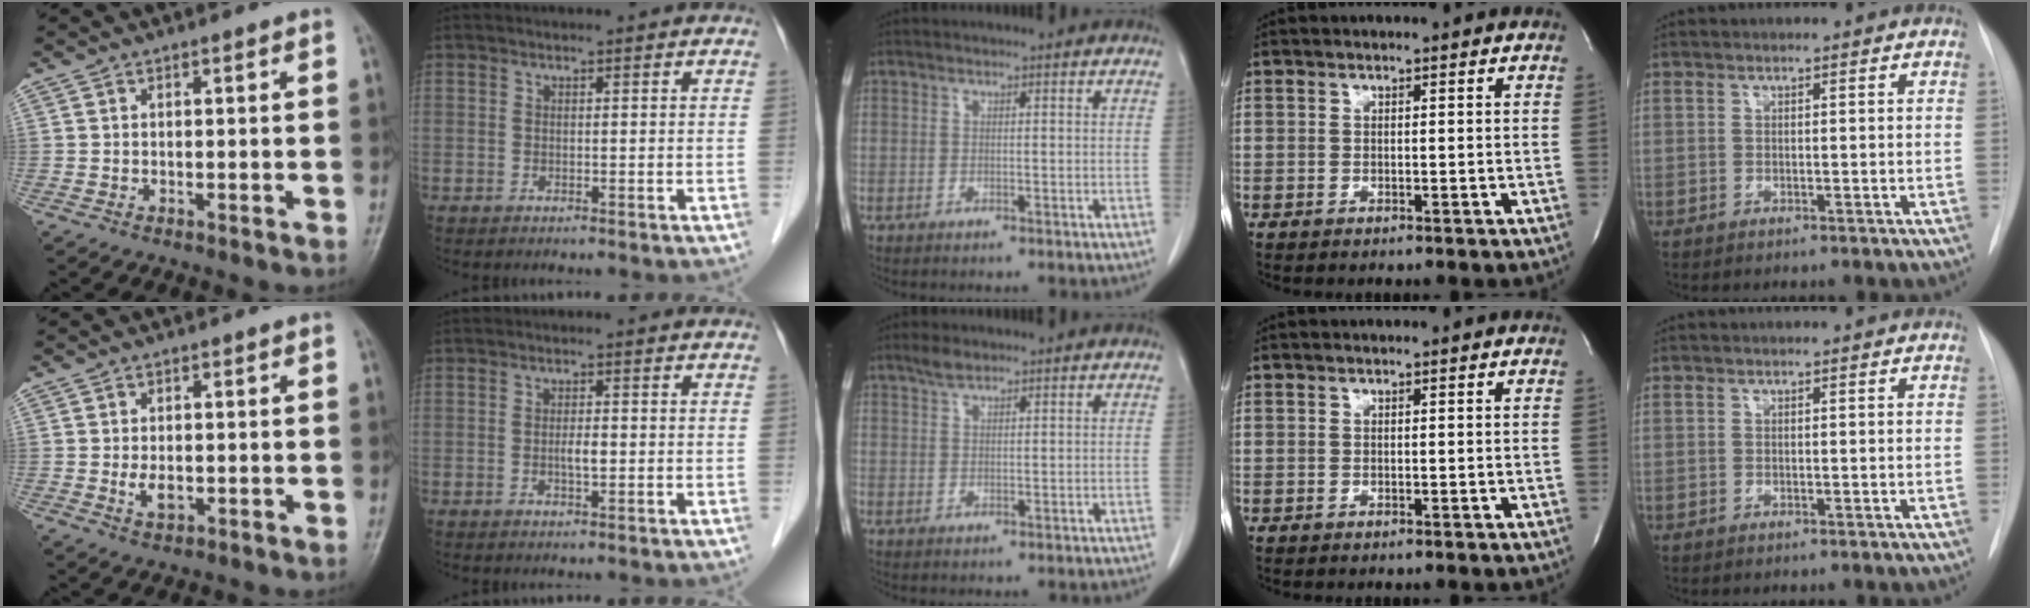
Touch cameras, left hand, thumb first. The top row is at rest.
{"thumb": {"total": 3.5, "force": [-0.6, 2.3, 2.6], "torque": [-0.040, -0.004, -0.008]}, "index": {"total": 1.8, "force": [-0.7, 0.3, 1.6], "torque": [-0.029, -0.004, -0.012]}, "middle": {"total": 1.9, "force": [1.6, 0.5, 1.0], "torque": [-0.023, 0.003, 0.032]}}